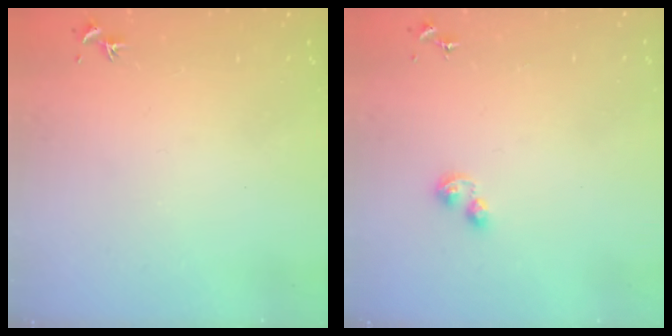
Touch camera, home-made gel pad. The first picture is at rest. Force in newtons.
{"total": 3.6, "press": 3.6, "slide": 0.5}